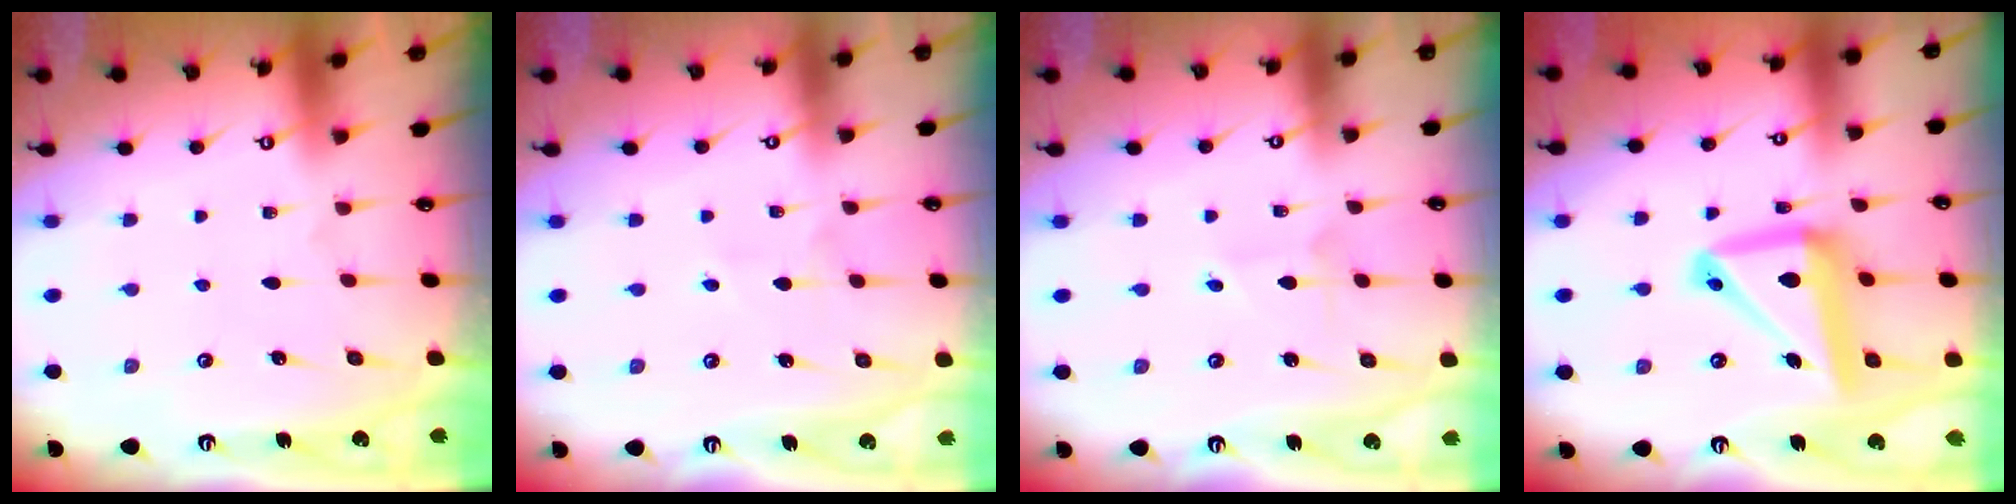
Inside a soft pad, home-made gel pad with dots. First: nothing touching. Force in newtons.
{"total": 2.1, "press": 2.1, "slide": 0.2}
{"total": 1.6, "press": 1.6, "slide": 0.2}
{"total": 15.4, "press": 15.3, "slide": 1.9}